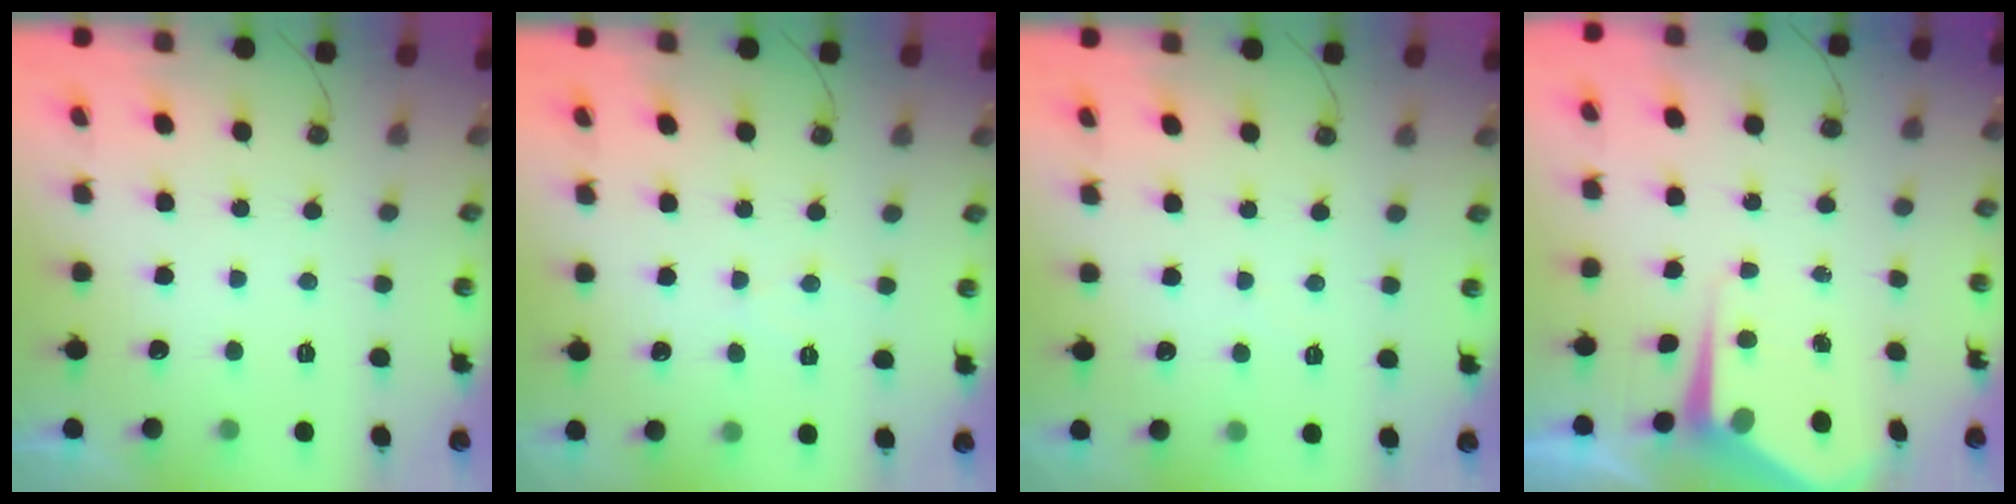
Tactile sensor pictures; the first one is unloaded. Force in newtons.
{"total": 6.7, "press": 6.7, "slide": 0.7}
{"total": 2.6, "press": 2.6, "slide": 0.4}
{"total": 5.5, "press": 5.5, "slide": 0.4}